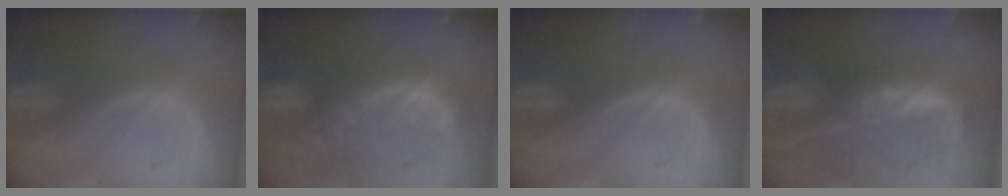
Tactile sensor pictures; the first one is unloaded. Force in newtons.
{"total": 11.2, "press": 9.6, "slide": 5.8}
{"total": 0.0}
{"total": 9.1, "press": 8.0, "slide": 4.5}